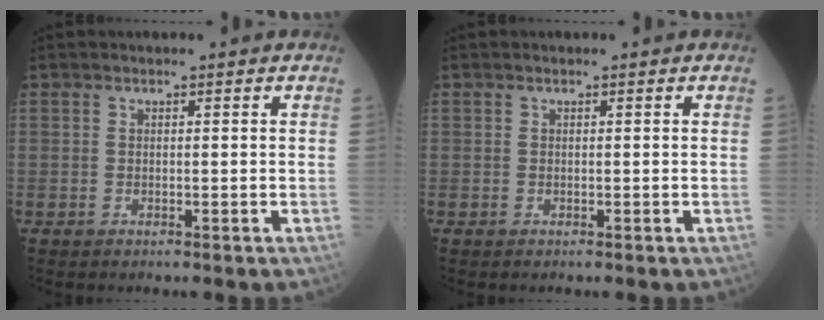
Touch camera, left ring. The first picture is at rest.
{"total": 0.0}